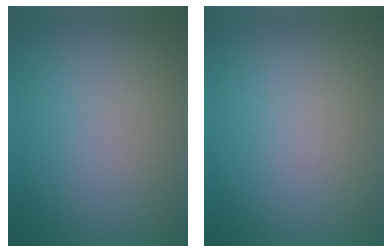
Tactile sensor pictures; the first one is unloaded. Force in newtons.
{"total": 0.0}